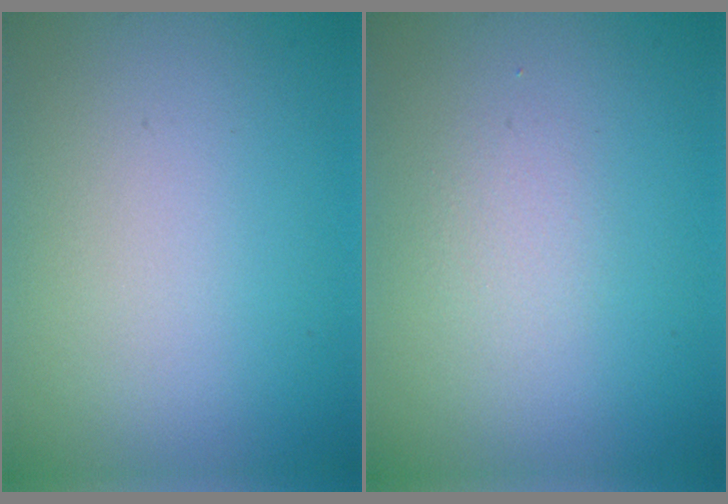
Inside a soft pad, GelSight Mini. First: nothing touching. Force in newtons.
{"total": 1.1, "press": 1.1, "slide": 0.0}